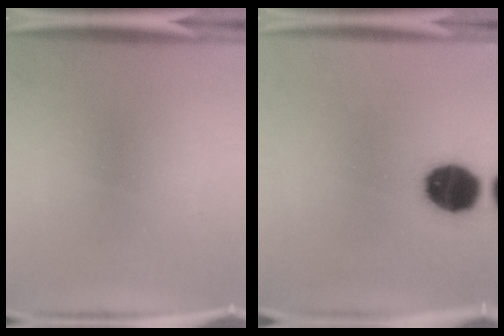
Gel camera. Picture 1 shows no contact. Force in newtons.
{"total": 12.3}